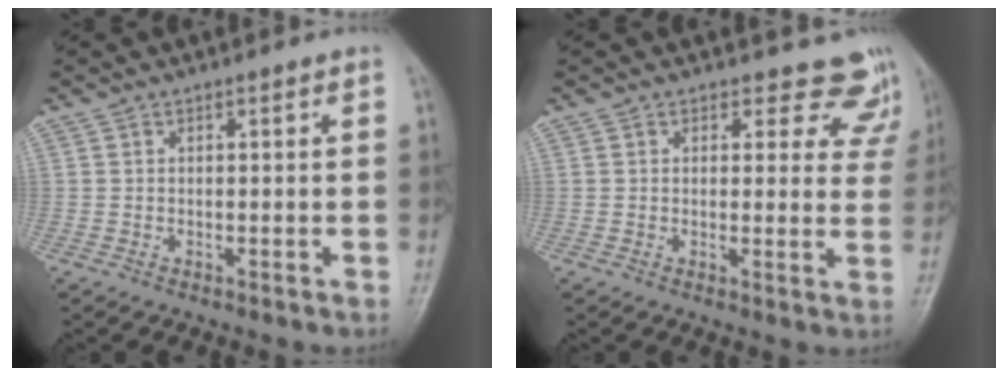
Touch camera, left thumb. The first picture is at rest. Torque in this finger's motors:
{"motor_torque": [0.11, 0.11, 0.03, -0.07, 0.02]}